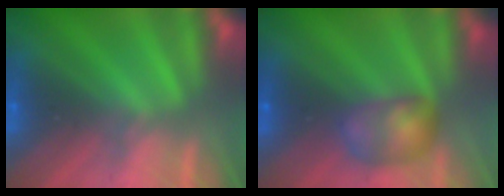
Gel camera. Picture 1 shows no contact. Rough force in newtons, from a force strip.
{"total": 7.0}